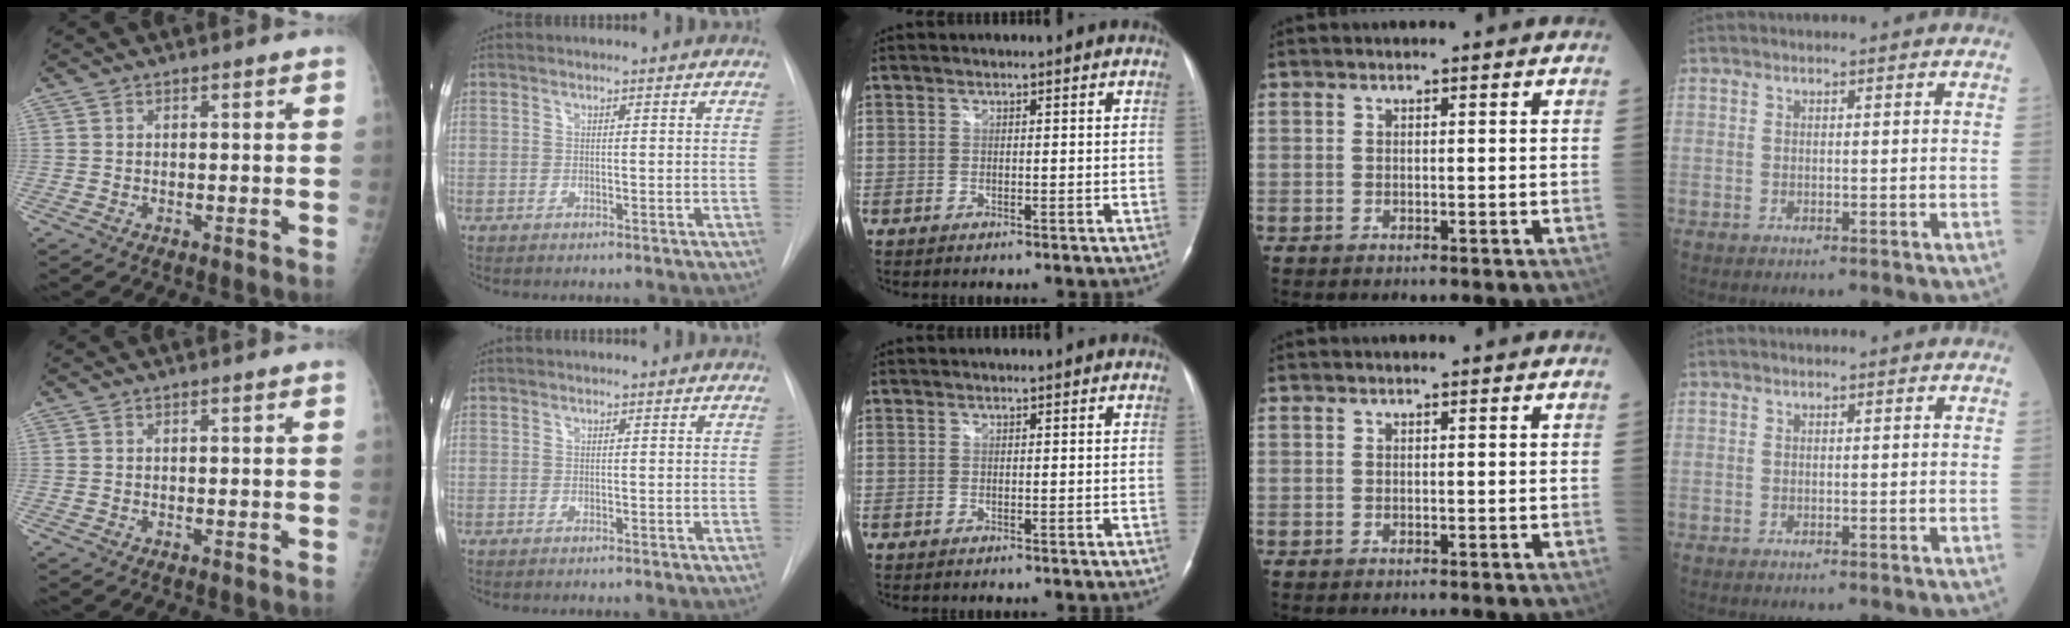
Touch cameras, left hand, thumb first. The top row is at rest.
{}